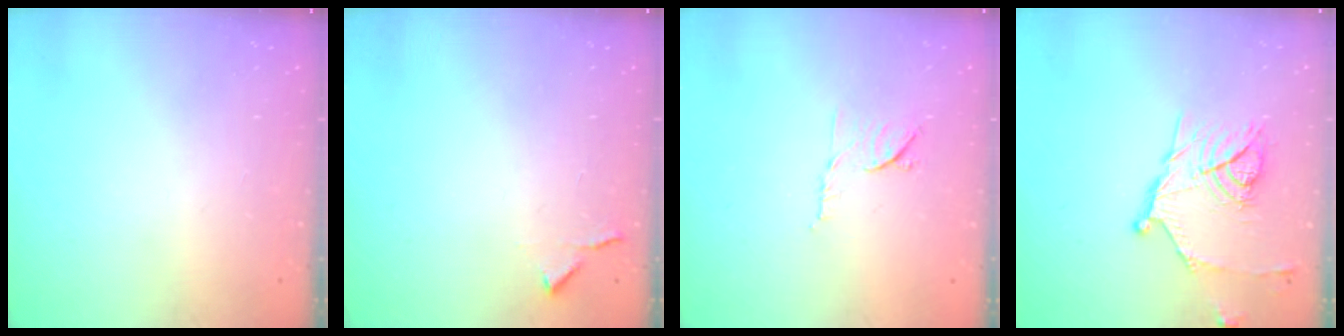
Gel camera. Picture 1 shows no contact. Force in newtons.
{"total": 4.2, "press": 4.1, "slide": 0.6}
{"total": 7.8, "press": 7.8, "slide": 0.9}
{"total": 14.1, "press": 14.1, "slide": 0.2}